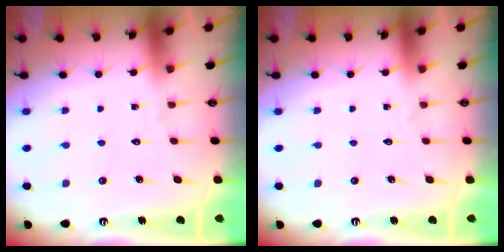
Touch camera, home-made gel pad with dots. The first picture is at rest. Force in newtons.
{"total": 0.0}